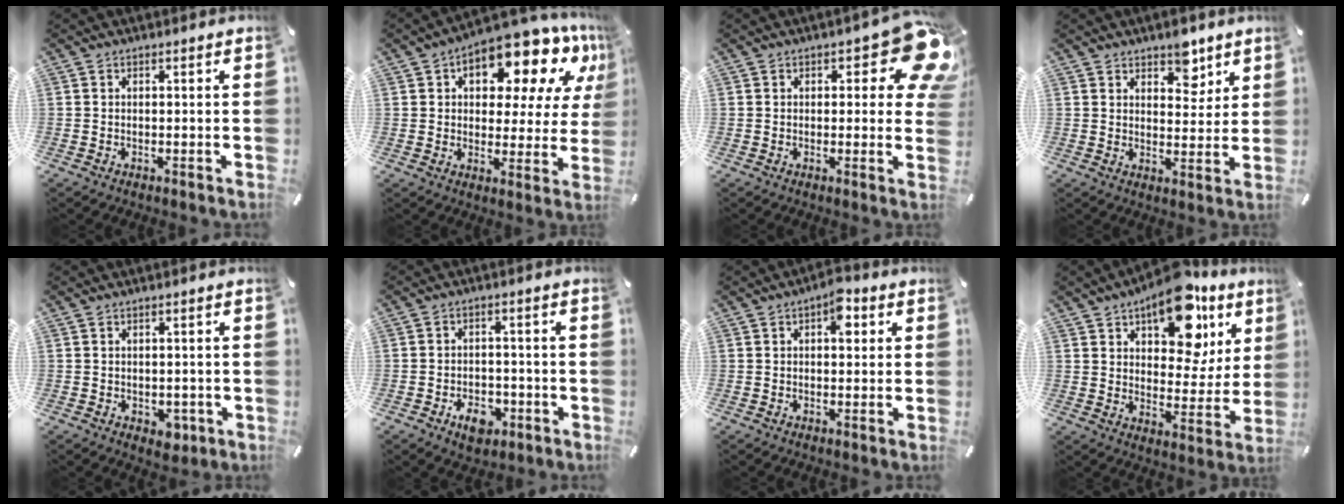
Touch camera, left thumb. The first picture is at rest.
{"total": 16.8, "force": [10.3, 8.1, 10.5], "torque": [-0.148, -0.074, 0.170]}
{"total": 12.3, "force": [5.3, 5.0, 9.9], "torque": [-0.117, -0.036, 0.088]}
{"total": 6.6, "force": [4.8, 3.9, 2.2], "torque": [0.003, -0.035, 0.078]}
{"total": 3.3, "force": [-1.2, 2.5, 1.9], "torque": [-0.022, 0.003, -0.020]}
{"total": 6.6, "force": [-3.3, 4.5, 3.5], "torque": [-0.055, 0.014, -0.058]}
{"total": 5.5, "force": [1.8, 2.9, 4.3], "torque": [-0.049, -0.004, 0.021]}
{"total": 18.1, "force": [11.1, 9.4, 10.8], "torque": [-0.148, -0.065, 0.187]}